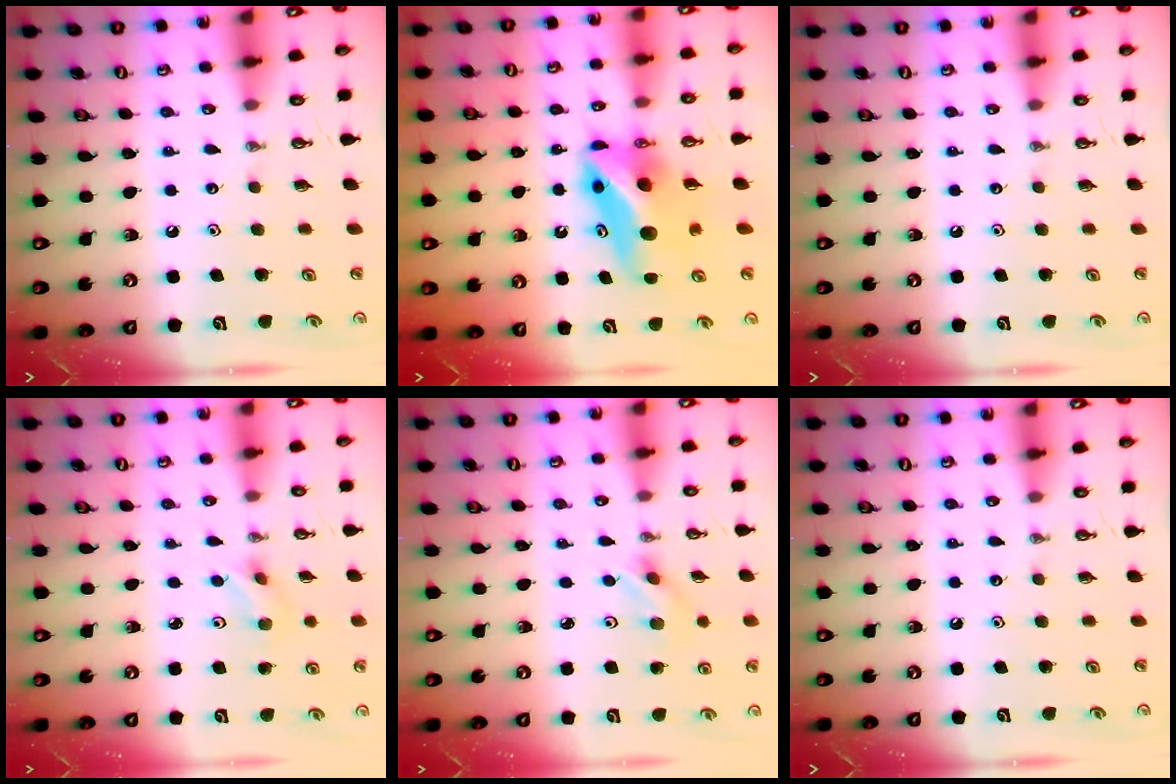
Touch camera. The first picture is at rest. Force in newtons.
{"total": 9.7, "press": 8.5, "slide": 4.5}
{"total": 0.0}
{"total": 2.9, "press": 2.8, "slide": 0.6}
{"total": 2.9, "press": 2.8, "slide": 0.7}
{"total": 0.0}